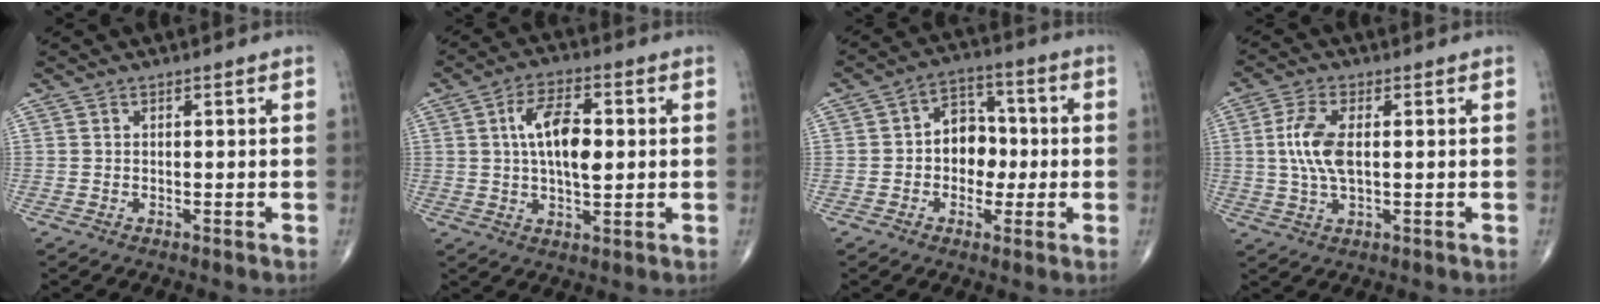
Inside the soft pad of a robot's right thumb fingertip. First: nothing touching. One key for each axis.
{"total": 10.6, "fx": 1.4, "fy": 4.9, "fz": 9.3, "tx": -0.153, "ty": 0.004, "tz": 0.022}
{"total": 8.8, "fx": -0.5, "fy": 6.7, "fz": 5.7, "tx": -0.038, "ty": 0.024, "tz": -0.020}
{"total": 7.7, "fx": 0.8, "fy": 3.4, "fz": 6.9, "tx": -0.156, "ty": 0.001, "tz": 0.014}